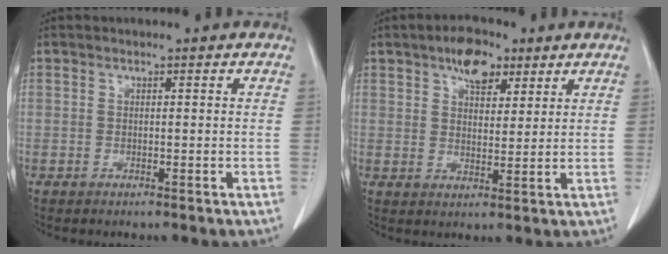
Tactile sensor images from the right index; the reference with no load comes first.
{"total": 6.4, "force": [3.9, 3.2, 3.9], "torque": [-0.066, 0.011, 0.066]}